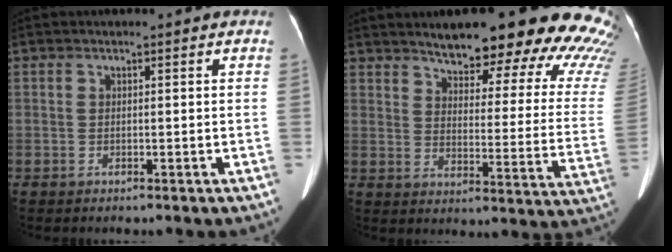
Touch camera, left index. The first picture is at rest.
{"total": 25.3, "force": [21.6, 4.9, 12.2], "torque": [-0.141, -0.065, 0.245]}